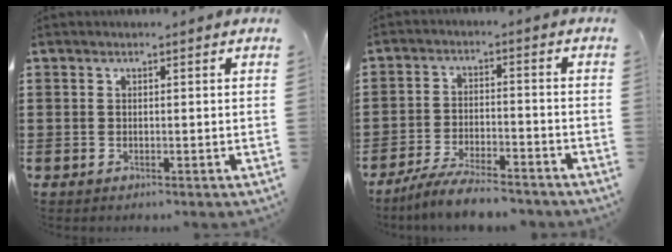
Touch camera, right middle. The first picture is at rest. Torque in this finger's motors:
{"motor_torque": [1.47, -0.67, 0.31, 0.10]}